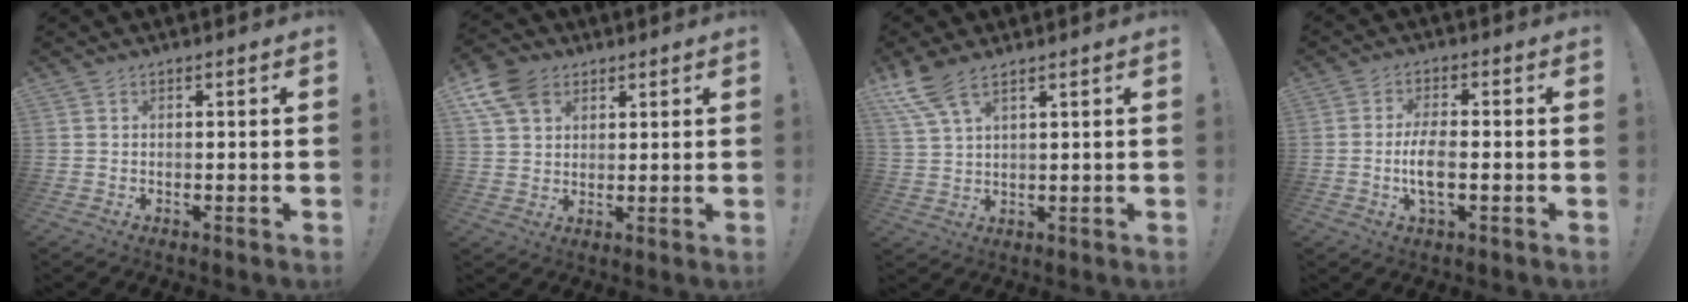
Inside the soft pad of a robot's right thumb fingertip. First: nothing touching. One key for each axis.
{"total": 9.9, "fx": 5.2, "fy": 6.9, "fz": 4.9, "tx": -0.094, "ty": -0.017, "tz": 0.103}
{"total": 7.3, "fx": 5.4, "fy": 1.9, "fz": 4.5, "tx": -0.093, "ty": -0.020, "tz": 0.103}
{"total": 7.2, "fx": -1.5, "fy": 2.4, "fz": 6.6, "tx": -0.151, "ty": -0.006, "tz": -0.028}